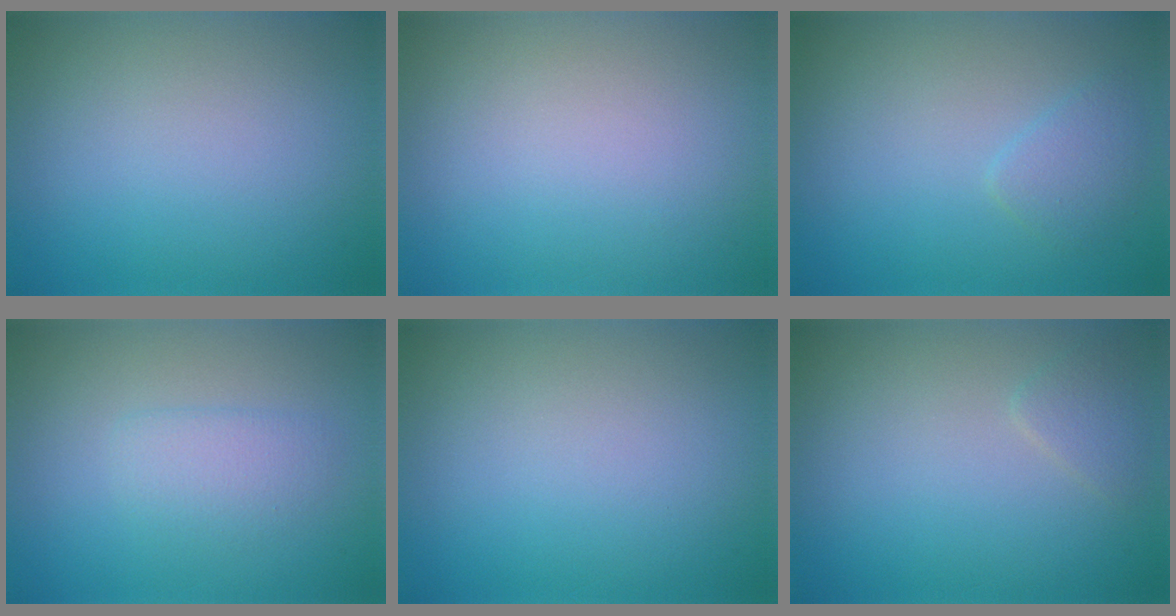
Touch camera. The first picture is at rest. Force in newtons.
{"total": 0.0}
{"total": 1.5, "press": 1.5, "slide": 0.1}
{"total": 1.8, "press": 1.8, "slide": 0.1}
{"total": 0.0}
{"total": 1.2, "press": 1.2, "slide": 0.1}